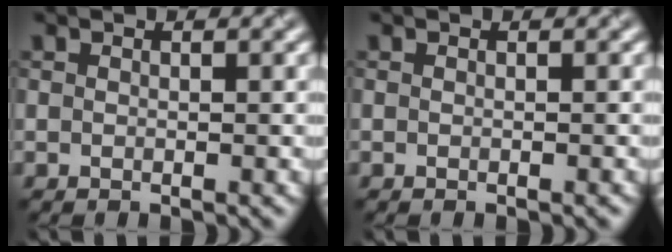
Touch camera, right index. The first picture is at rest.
{"total": 0.0}